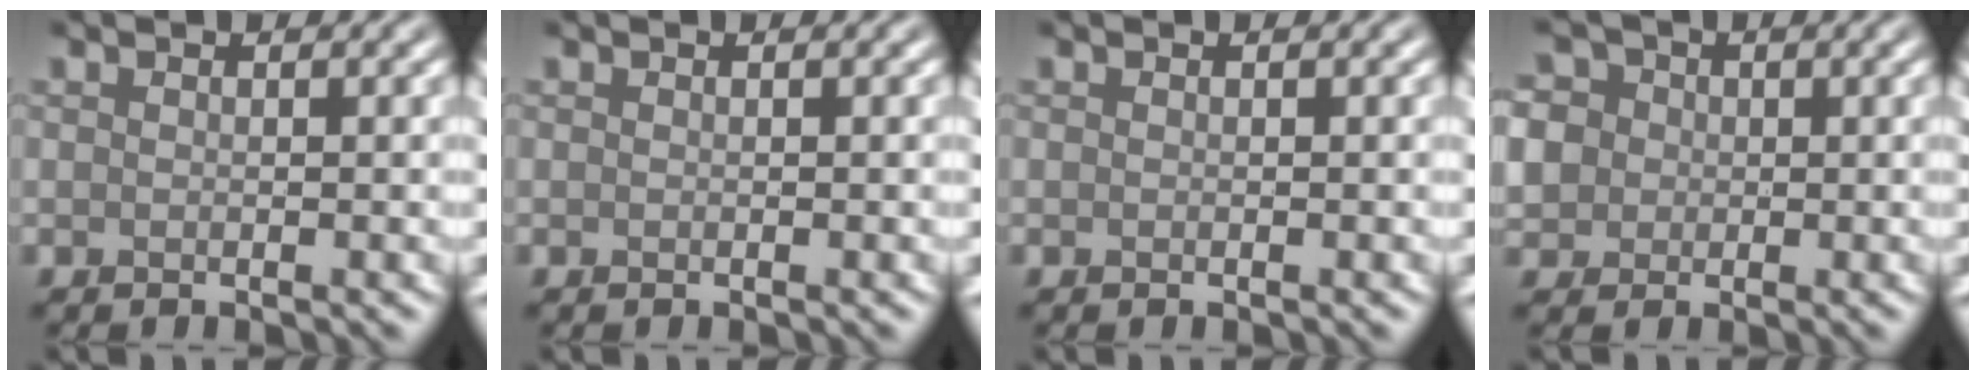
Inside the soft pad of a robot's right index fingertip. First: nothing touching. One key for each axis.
{"total": 0.0}
{"total": 0.0}
{"total": 5.8, "fx": 0.7, "fy": 5.2, "fz": 2.4, "tx": -0.054, "ty": 0.032, "tz": -0.009}